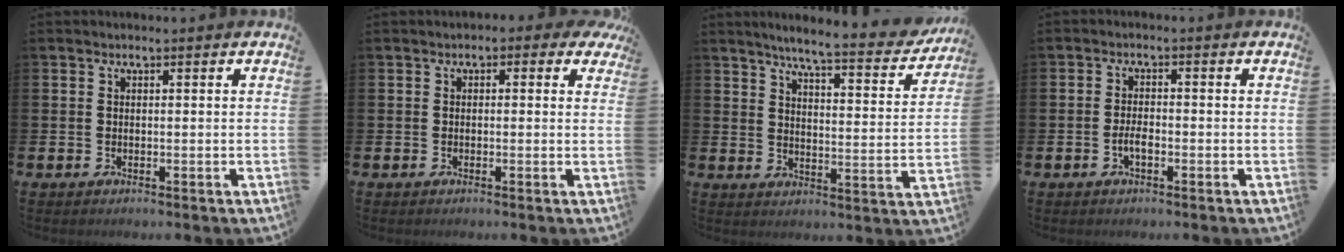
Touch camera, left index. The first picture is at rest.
{"total": 0.9, "force": [-0.3, 0.7, 0.5], "torque": [-0.009, 0.007, -0.010]}
{"total": 5.9, "force": [5.4, 0.2, 2.4], "torque": [-0.057, -0.046, 0.084]}
{"total": 2.2, "force": [-0.8, 1.0, 1.9], "torque": [-0.034, 0.002, -0.016]}